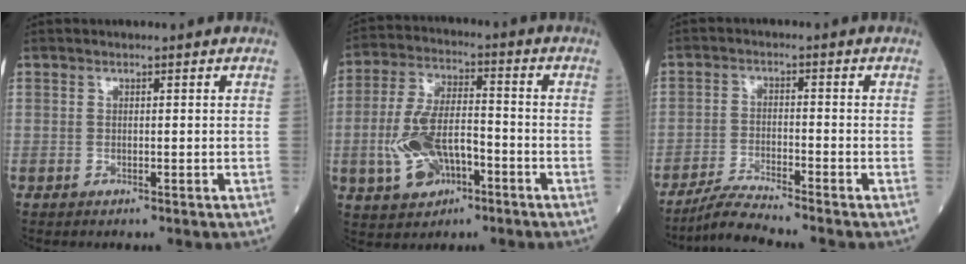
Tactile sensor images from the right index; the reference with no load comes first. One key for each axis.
{"total": 10.7, "fx": -3.4, "fy": 5.3, "fz": 8.6, "tx": -0.188, "ty": 0.011, "tz": -0.059}
{"total": 4.8, "fx": -4.4, "fy": -1.5, "fz": 1.4, "tx": -0.033, "ty": -0.021, "tz": -0.088}